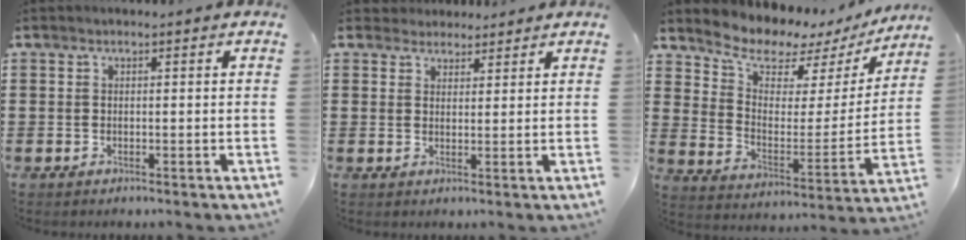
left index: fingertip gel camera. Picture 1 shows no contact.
{"total": 2.6, "force": [2.3, 1.2, -0.2], "torque": [-0.005, 0.006, 0.045]}
{"total": 6.2, "force": [5.7, 2.1, 1.4], "torque": [-0.058, -0.047, 0.094]}